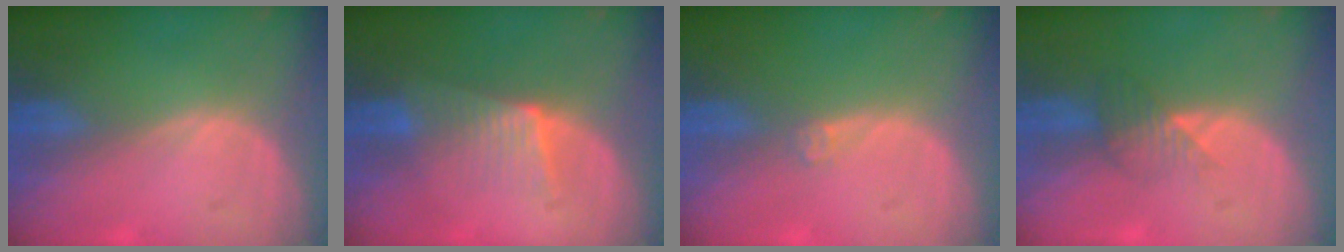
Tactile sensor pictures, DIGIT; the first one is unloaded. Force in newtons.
{"total": 5.7, "press": 5.4, "slide": 1.9}
{"total": 1.5, "press": 1.2, "slide": 0.9}
{"total": 3.5, "press": 3.1, "slide": 1.6}